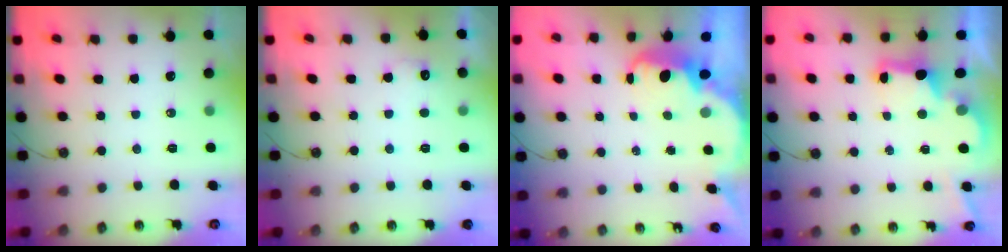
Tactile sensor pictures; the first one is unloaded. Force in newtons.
{"total": 5.5, "press": 5.3, "slide": 1.3}
{"total": 3.8, "press": 3.8, "slide": 0.4}
{"total": 2.9, "press": 2.8, "slide": 0.9}